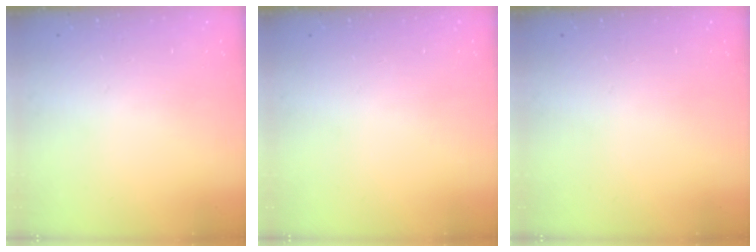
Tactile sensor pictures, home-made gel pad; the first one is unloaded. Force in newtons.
{"total": 0.0}
{"total": 0.0}